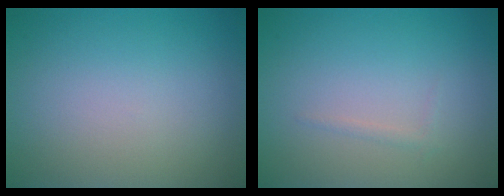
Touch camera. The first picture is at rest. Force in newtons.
{"total": 0.6, "press": 0.6, "slide": 0.1}